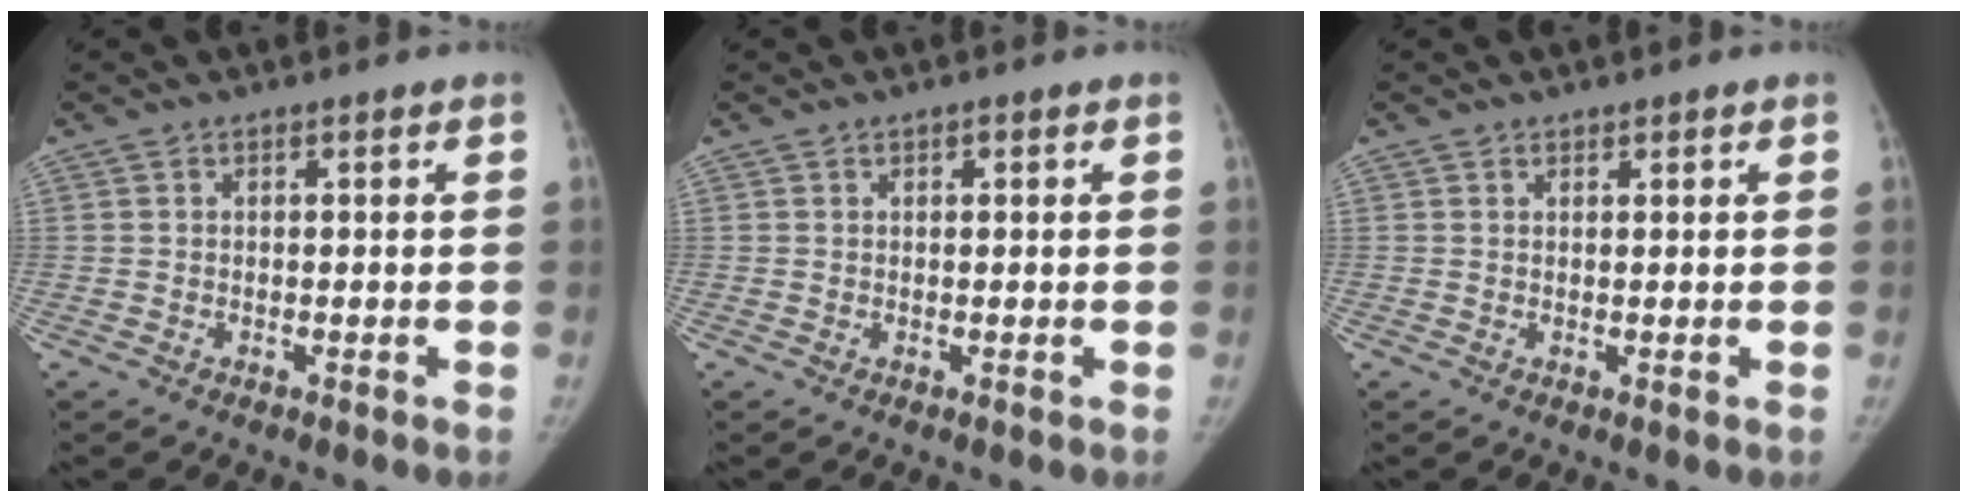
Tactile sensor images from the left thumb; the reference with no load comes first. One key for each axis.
{"total": 0.9, "fx": 0.5, "fy": 0.5, "fz": 0.6, "tx": -0.006, "ty": -0.001, "tz": 0.005}
{"total": 0.8, "fx": 0.7, "fy": 0.4, "fz": 0.1, "tx": 0.007, "ty": -0.005, "tz": 0.008}